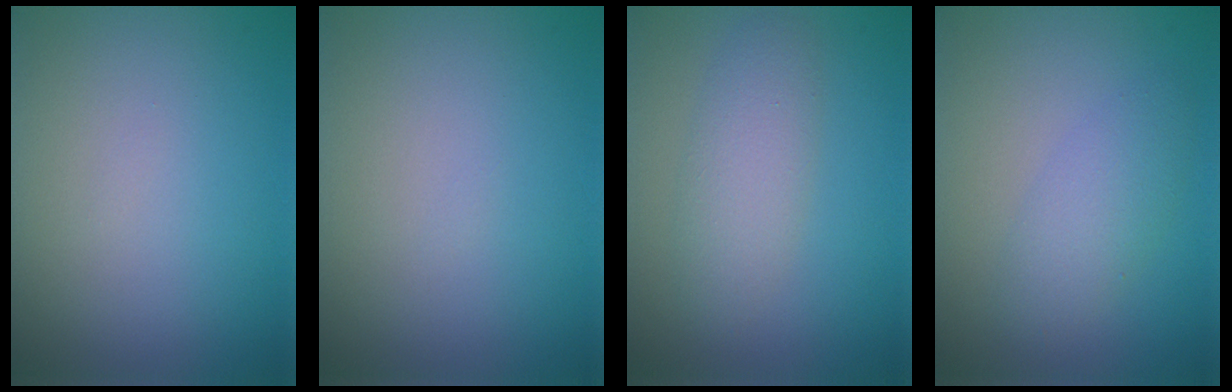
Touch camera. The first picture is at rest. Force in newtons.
{"total": 0.0}
{"total": 2.0, "press": 1.9, "slide": 0.2}
{"total": 2.7, "press": 2.7, "slide": 0.0}